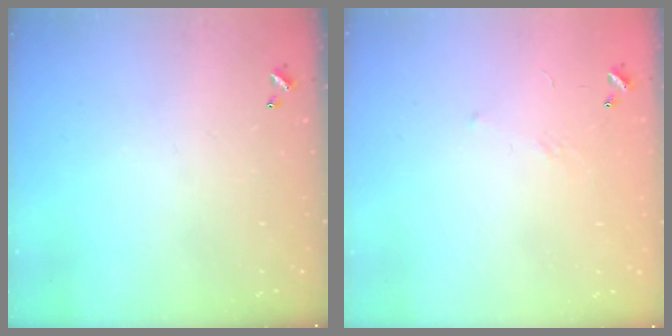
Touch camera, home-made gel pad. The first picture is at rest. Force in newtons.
{"total": 5.2, "press": 5.1, "slide": 1.0}